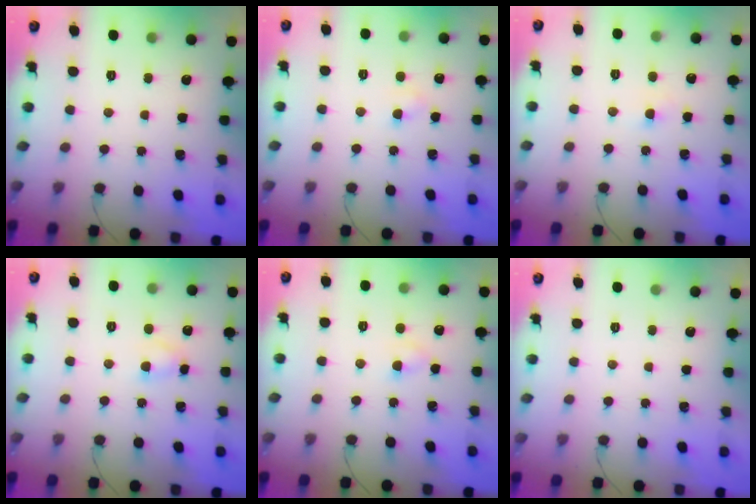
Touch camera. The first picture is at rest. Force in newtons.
{"total": 1.8, "press": 1.6, "slide": 0.8}
{"total": 2.1, "press": 2.0, "slide": 0.7}
{"total": 3.3, "press": 3.0, "slide": 1.3}
{"total": 2.6, "press": 2.3, "slide": 1.2}
{"total": 0.0}